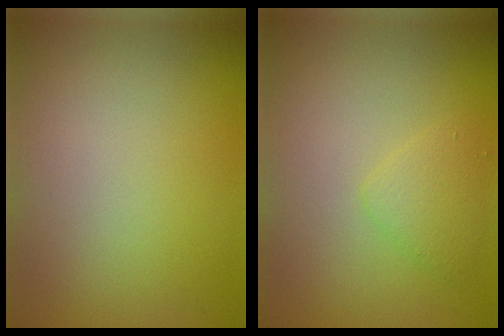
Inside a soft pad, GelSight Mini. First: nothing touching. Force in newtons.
{"total": 1.7, "press": 1.7, "slide": 0.2}